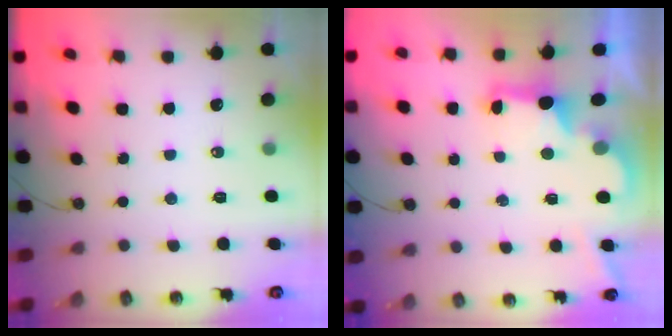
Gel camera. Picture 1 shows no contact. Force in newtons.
{"total": 2.8, "press": 2.7, "slide": 0.9}